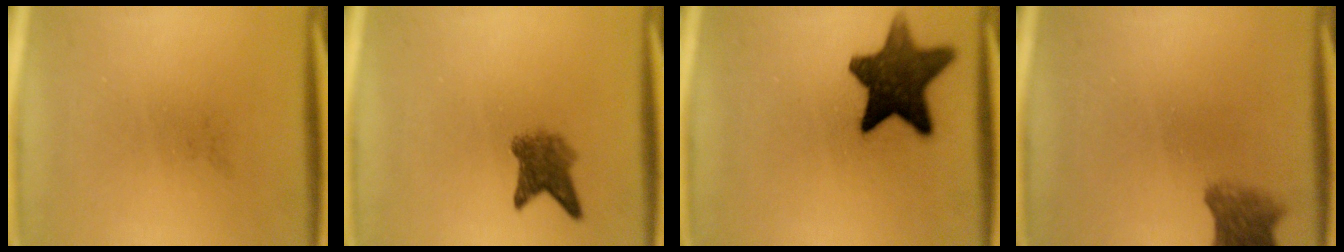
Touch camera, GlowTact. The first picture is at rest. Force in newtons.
{"total": 4.1}
{"total": 13.4}
{"total": 4.6}